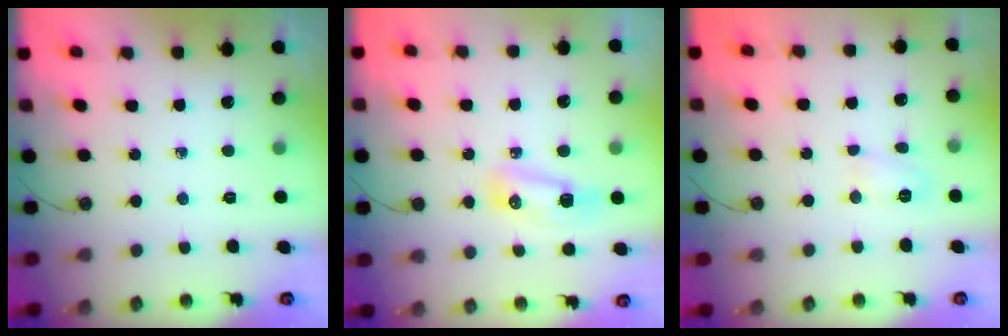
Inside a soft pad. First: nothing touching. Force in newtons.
{"total": 7.8, "press": 7.7, "slide": 1.5}
{"total": 5.1, "press": 5.0, "slide": 1.3}